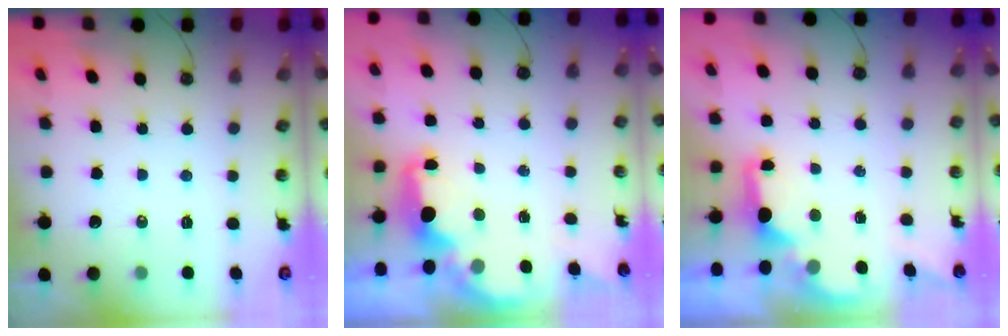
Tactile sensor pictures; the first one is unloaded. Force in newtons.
{"total": 2.4, "press": 2.2, "slide": 0.7}
{"total": 2.1, "press": 1.9, "slide": 0.8}